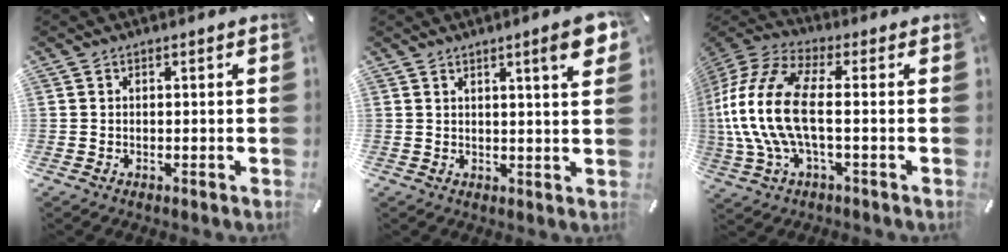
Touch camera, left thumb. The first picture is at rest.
{"total": 6.6, "force": [3.4, 0.8, 5.7], "torque": [-0.081, -0.016, 0.050]}
{"total": 16.8, "force": [-1.0, 7.6, 14.9], "torque": [-0.328, -0.010, -0.022]}